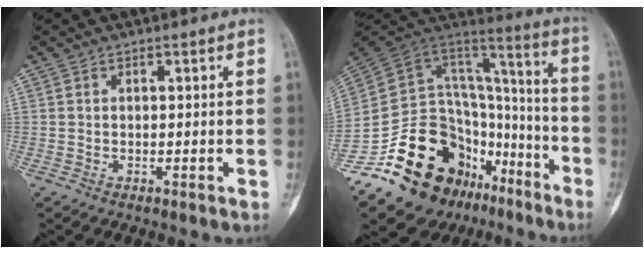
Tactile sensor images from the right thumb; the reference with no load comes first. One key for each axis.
{"total": 31.0, "fx": -16.4, "fy": 19.9, "fz": 17.2, "tx": -0.280, "ty": 0.111, "tz": -0.255}